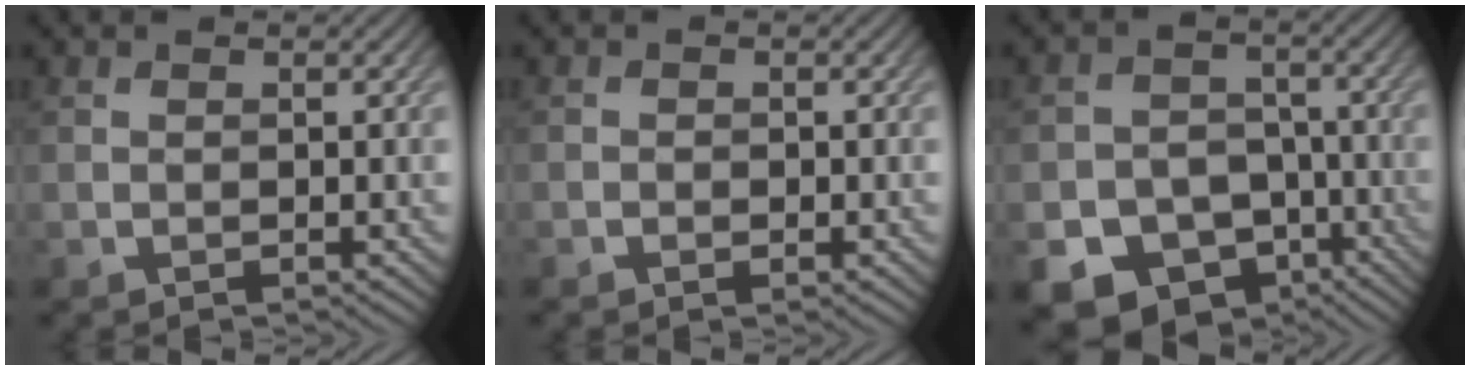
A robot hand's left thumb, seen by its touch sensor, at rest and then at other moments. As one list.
[{"total": 0.8, "force": [-0.4, 0.5, 0.5], "torque": [-0.006, -0.001, -0.006]}, {"total": 13.5, "force": [-8.1, 9.8, 4.4], "torque": [-0.093, -0.044, -0.128]}]